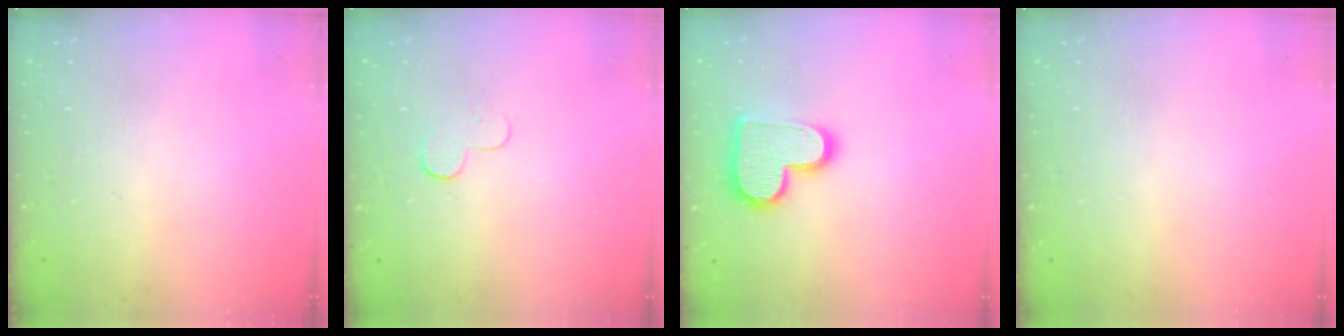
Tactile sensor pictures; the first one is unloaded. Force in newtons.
{"total": 3.9, "press": 3.9, "slide": 0.4}
{"total": 14.0, "press": 13.9, "slide": 0.5}
{"total": 0.8, "press": 0.8, "slide": 0.1}